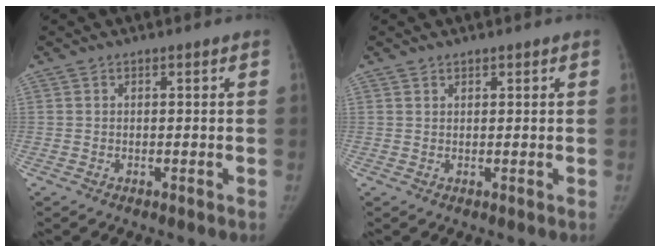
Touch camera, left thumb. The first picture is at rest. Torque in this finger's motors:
{"motor_torque": [-0.15, -0.11, -0.19, 0.13, -0.05]}